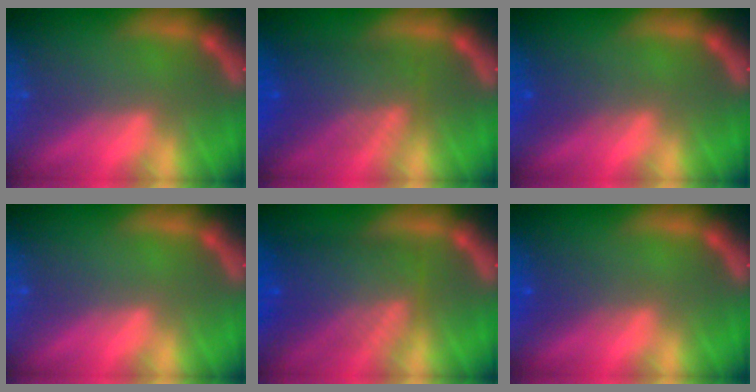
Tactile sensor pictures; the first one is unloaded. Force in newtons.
{"total": 6.6}
{"total": 1.9}
{"total": 0.0}
{"total": 8.0}
{"total": 2.0}